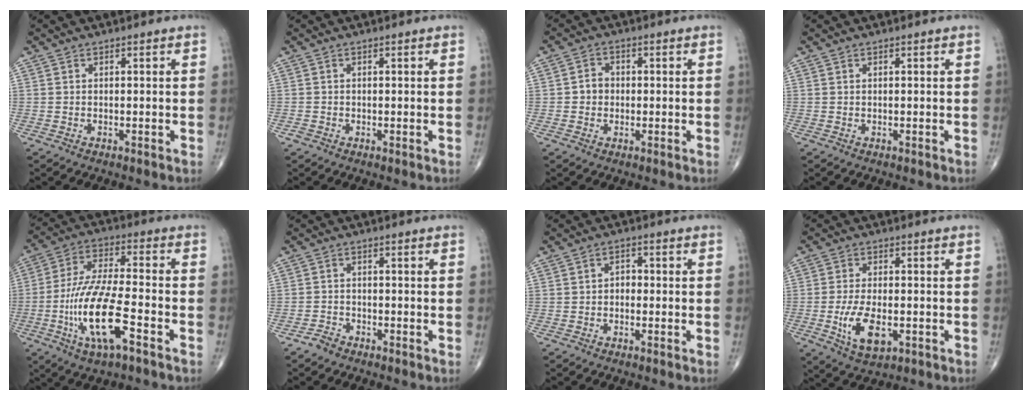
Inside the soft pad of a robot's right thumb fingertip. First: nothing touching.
{"total": 0.7, "force": [-0.4, 0.5, 0.3], "torque": [-0.007, -0.001, -0.010]}
{"total": 3.1, "force": [-0.3, 2.8, 1.4], "torque": [-0.011, 0.010, -0.011]}
{"total": 0.0}
{"total": 15.5, "force": [-5.8, 4.4, 13.7], "torque": [-0.285, 0.026, -0.105]}
{"total": 2.3, "force": [-2.0, 1.2, 0.5], "torque": [-0.012, 0.007, -0.039]}
{"total": 2.1, "force": [-0.4, 1.6, 1.3], "torque": [-0.008, 0.011, -0.014]}
{"total": 8.7, "force": [-2.4, 4.3, 7.2], "torque": [-0.134, -0.004, -0.036]}